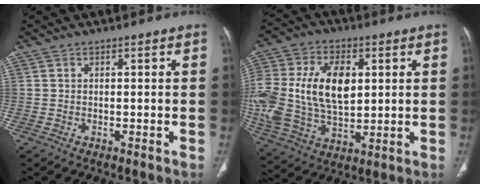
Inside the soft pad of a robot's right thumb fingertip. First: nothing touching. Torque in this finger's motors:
{"motor_torque": [1.98, 3.03, 1.84, 0.04, 0.66]}